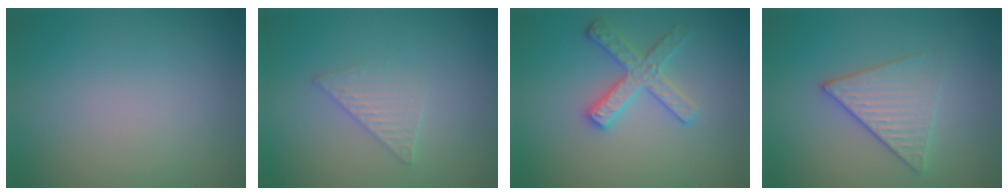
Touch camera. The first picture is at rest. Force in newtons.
{"total": 2.0, "press": 2.0, "slide": 0.2}
{"total": 2.9, "press": 2.8, "slide": 0.6}
{"total": 3.5, "press": 3.1, "slide": 1.5}